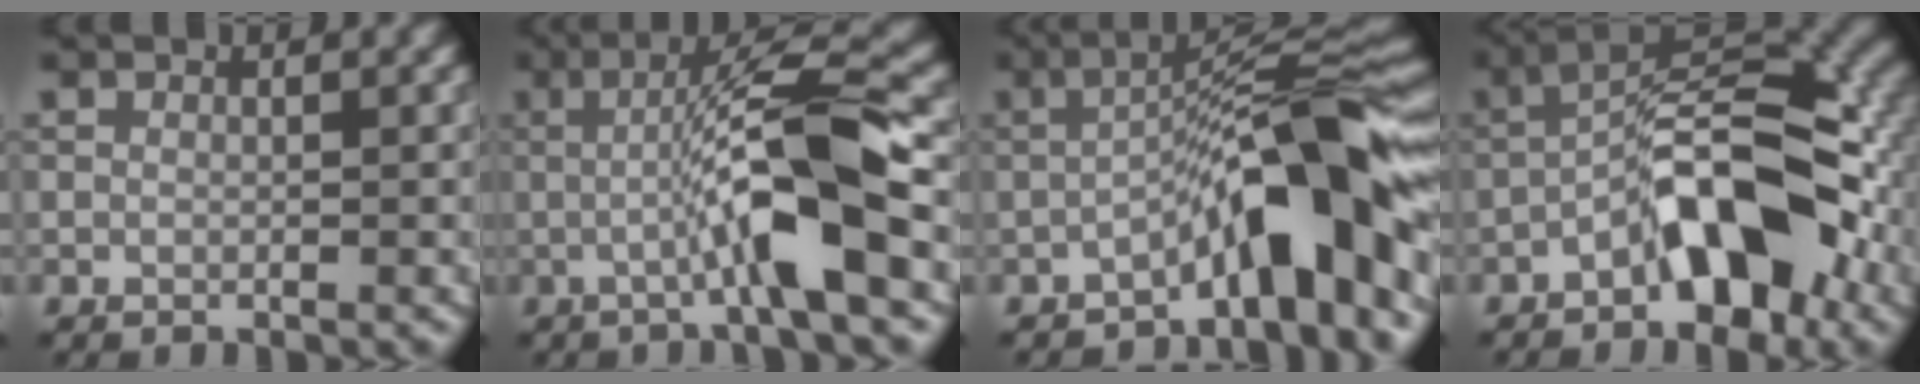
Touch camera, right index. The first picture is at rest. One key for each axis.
{"total": 8.3, "fx": -1.2, "fy": 1.1, "fz": 8.1, "tx": -0.126, "ty": 0.014, "tz": -0.028}
{"total": 9.0, "fx": -3.6, "fy": 1.6, "fz": 8.1, "tx": -0.106, "ty": 0.022, "tz": -0.067}
{"total": 9.1, "fx": -3.6, "fy": 3.9, "fz": 7.4, "tx": -0.101, "ty": 0.029, "tz": -0.069}